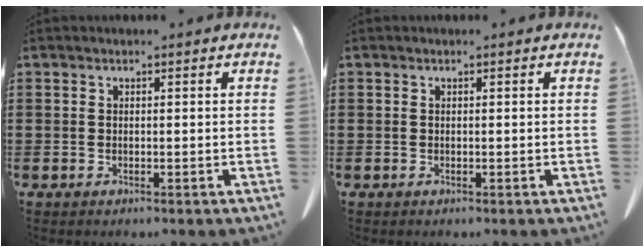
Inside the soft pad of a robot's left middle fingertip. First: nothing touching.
{"total": 0.0}